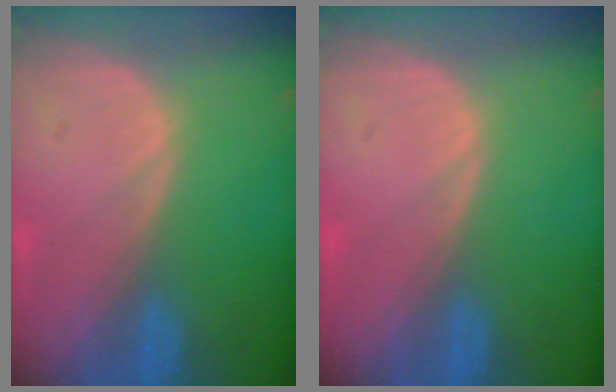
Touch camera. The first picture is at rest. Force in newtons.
{"total": 0.0}